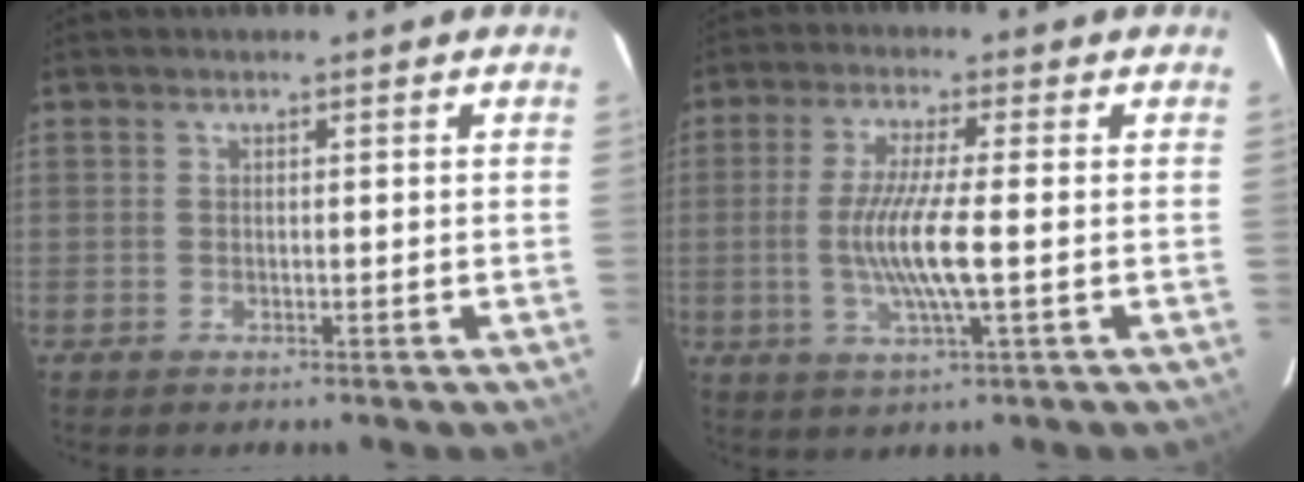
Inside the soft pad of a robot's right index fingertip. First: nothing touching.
{"total": 9.1, "force": [-1.2, 0.4, 9.0], "torque": [-0.176, -0.011, -0.023]}